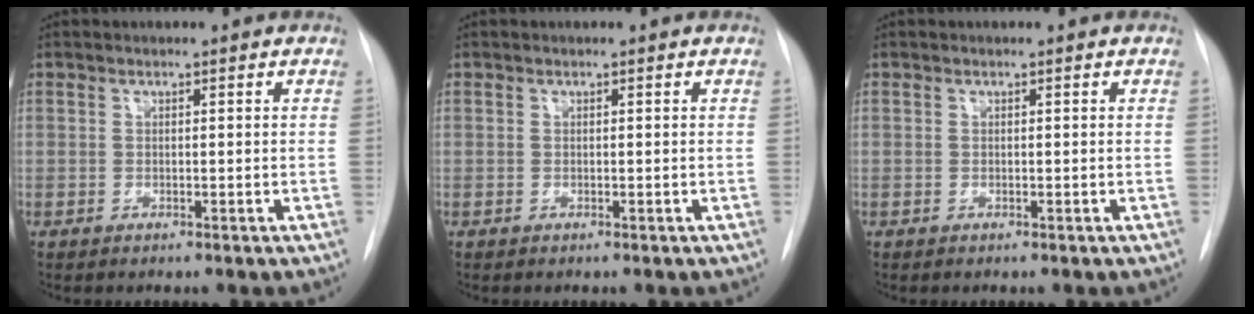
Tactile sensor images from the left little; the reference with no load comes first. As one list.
[{"total": 0.0}, {"total": 0.0}]